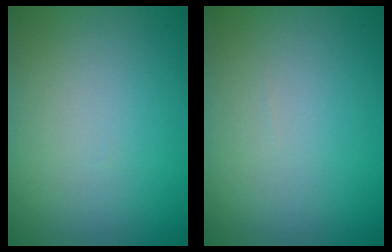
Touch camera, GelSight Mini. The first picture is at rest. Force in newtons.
{"total": 0.0}